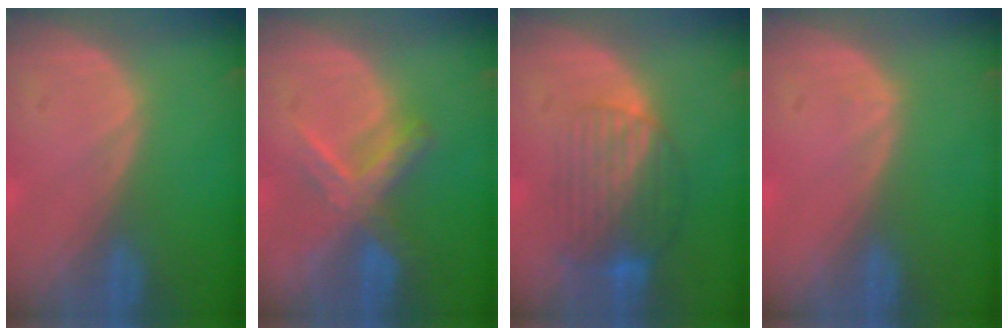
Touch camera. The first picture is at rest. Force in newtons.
{"total": 6.6, "press": 6.2, "slide": 2.3}
{"total": 8.4, "press": 7.1, "slide": 4.5}
{"total": 0.5, "press": 0.2, "slide": 0.5}